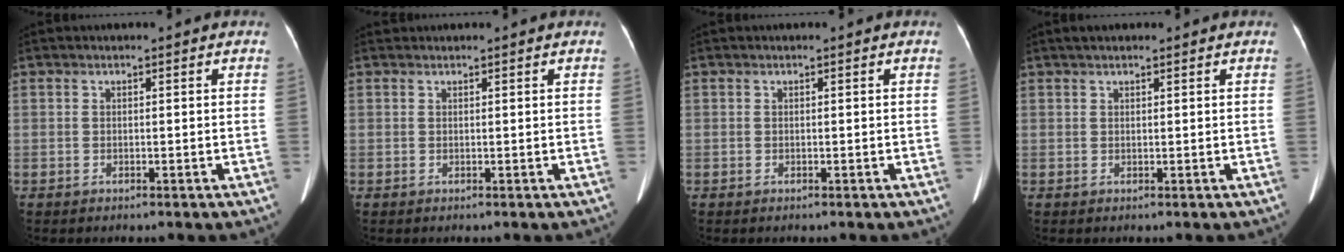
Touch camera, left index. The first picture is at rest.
{"total": 0.7, "force": [0.7, 0.0, 0.0], "torque": [-0.002, 0.021, 0.016]}
{"total": 0.0}
{"total": 2.3, "force": [1.8, 0.6, 1.3], "torque": [-0.022, 0.023, 0.028]}